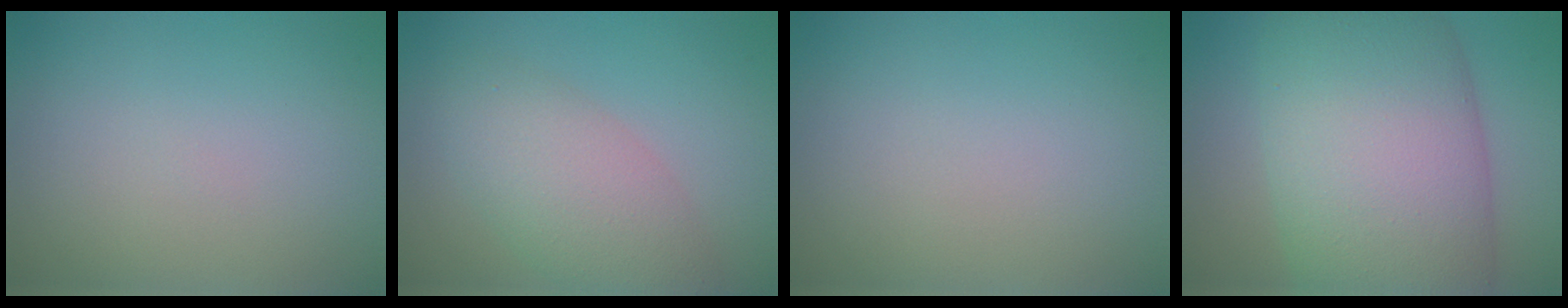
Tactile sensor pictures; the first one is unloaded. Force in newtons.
{"total": 5.2, "press": 5.2, "slide": 0.3}
{"total": 0.0}
{"total": 15.9, "press": 15.9, "slide": 0.8}